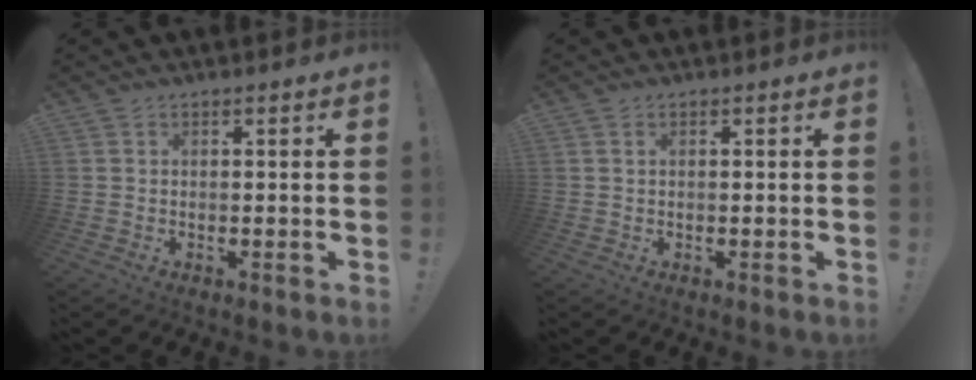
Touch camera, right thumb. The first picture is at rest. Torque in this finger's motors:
{"motor_torque": [-0.30, 0.03, -0.08, 0.08, -0.11]}